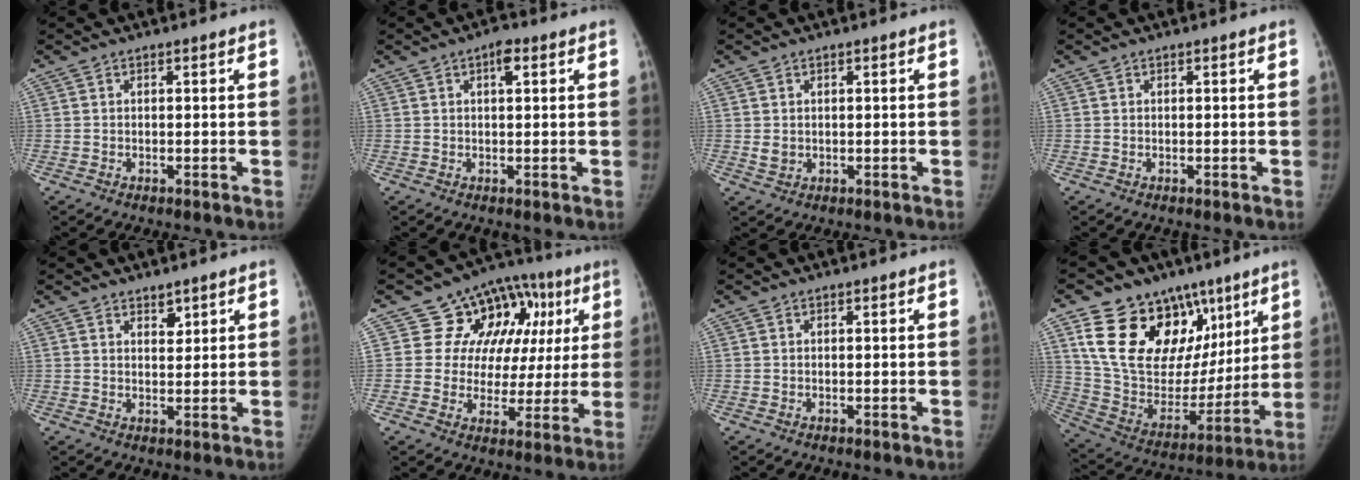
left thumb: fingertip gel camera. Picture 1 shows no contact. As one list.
[{"total": 2.7, "force": [1.2, 1.1, 2.1], "torque": [-0.029, 0.002, 0.015]}, {"total": 1.9, "force": [0.3, 1.6, 0.9], "torque": [-0.012, -0.004, 0.011]}, {"total": 0.0}, {"total": 2.4, "force": [1.8, 1.3, 1.1], "torque": [-0.005, -0.014, 0.031]}, {"total": 15.6, "force": [5.0, 12.5, 7.9], "torque": [-0.037, 0.020, 0.073]}, {"total": 0.0}, {"total": 27.4, "force": [13.0, 18.2, 15.8], "torque": [-0.215, -0.008, 0.238]}]